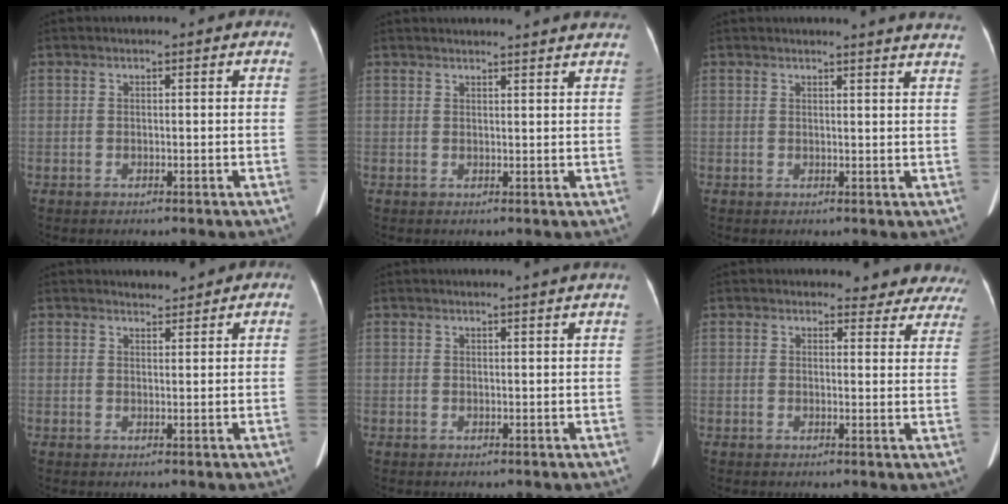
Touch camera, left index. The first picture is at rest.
{"total": 10.1, "force": [9.6, -0.3, 2.9], "torque": [-0.036, 0.004, 0.098]}
{"total": 9.3, "force": [8.9, -0.5, 2.6], "torque": [-0.027, -0.032, 0.076]}
{"total": 1.4, "force": [1.4, 0.3, 0.0], "torque": [-0.004, 0.004, 0.024]}
{"total": 1.5, "force": [1.2, -0.5, 0.6], "torque": [-0.017, -0.005, 0.023]}
{"total": 9.1, "force": [8.5, 3.2, 0.3], "torque": [0.042, -0.019, 0.058]}